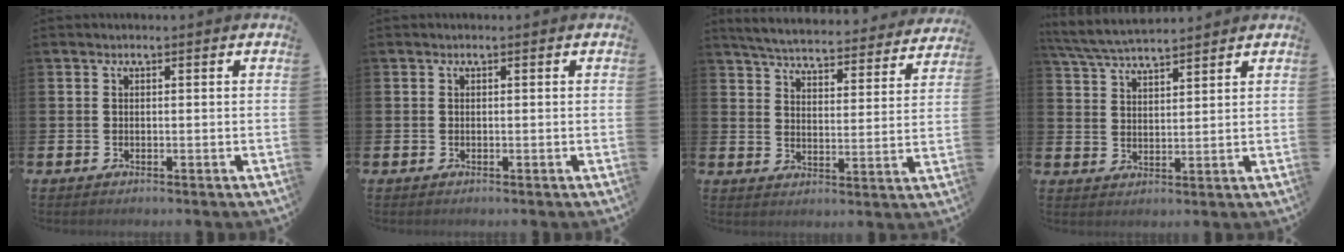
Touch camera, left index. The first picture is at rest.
{"total": 0.0}
{"total": 5.5, "force": [5.4, 0.6, 1.3], "torque": [-0.046, -0.042, 0.090]}
{"total": 5.4, "force": [5.2, 0.5, 1.2], "torque": [-0.044, -0.022, 0.095]}